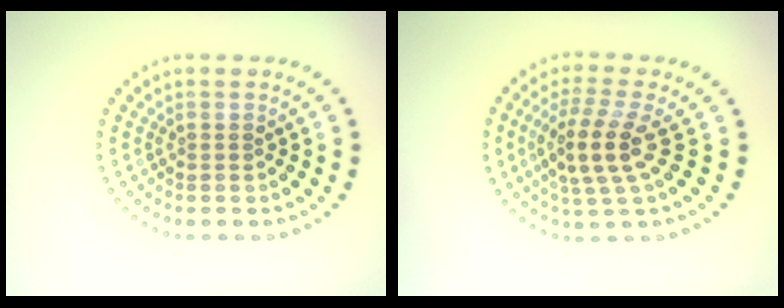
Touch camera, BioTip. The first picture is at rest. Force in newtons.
{"total": 4.1, "press": 3.4, "slide": 2.3}